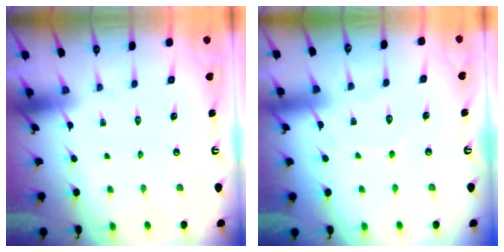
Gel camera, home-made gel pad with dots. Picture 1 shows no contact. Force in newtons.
{"total": 4.5, "press": 4.5, "slide": 0.6}